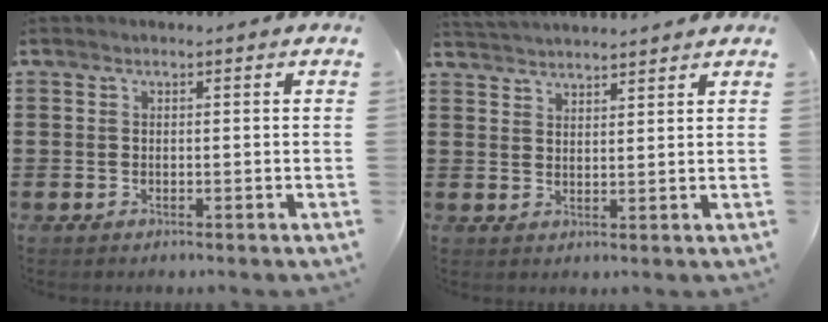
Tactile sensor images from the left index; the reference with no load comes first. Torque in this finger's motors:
{"motor_torque": [2.14, 0.00, 0.25, 0.05]}